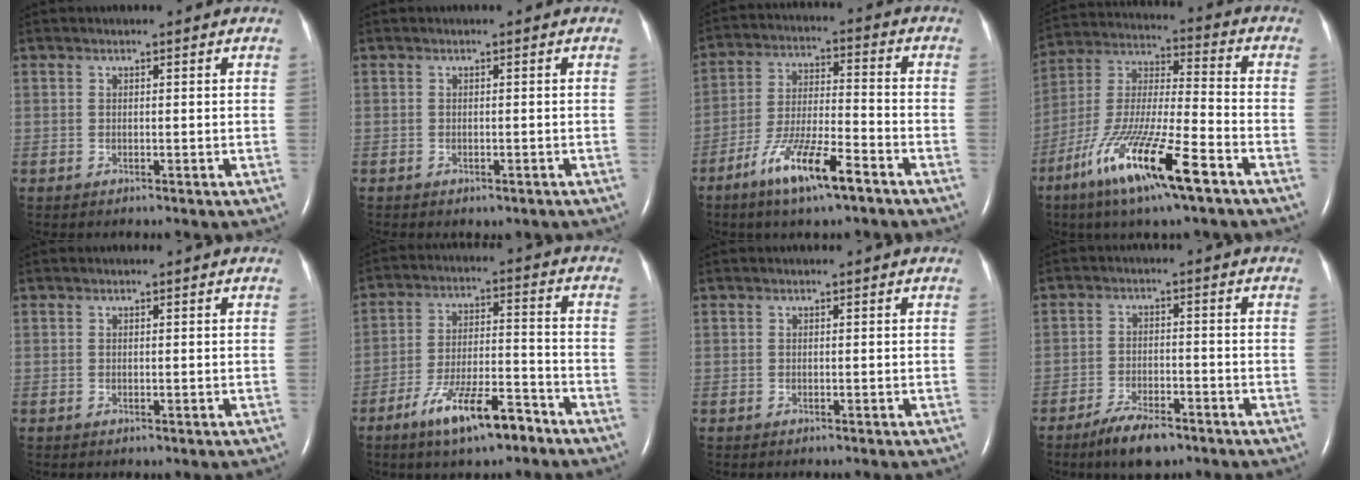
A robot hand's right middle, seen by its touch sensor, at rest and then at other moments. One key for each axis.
{"total": 1.3, "fx": -0.8, "fy": 0.7, "fz": 0.6, "tx": -0.012, "ty": -0.001, "tz": -0.006}
{"total": 11.1, "fx": -6.9, "fy": 1.6, "fz": 8.6, "tx": -0.170, "ty": -0.013, "tz": -0.126}
{"total": 17.1, "fx": -9.5, "fy": 1.7, "fz": 14.2, "tx": -0.300, "ty": -0.037, "tz": -0.175}
{"total": 0.0}
{"total": 10.9, "fx": -7.3, "fy": 2.5, "fz": 7.6, "tx": -0.139, "ty": -0.002, "tz": -0.126}
{"total": 0.6, "fx": -0.5, "fy": 0.2, "fz": 0.3, "tx": -0.008, "ty": -0.001, "tz": -0.007}
{"total": 6.4, "fx": -4.8, "fy": 2.0, "fz": 3.8, "tx": -0.079, "ty": -0.005, "tz": -0.080}